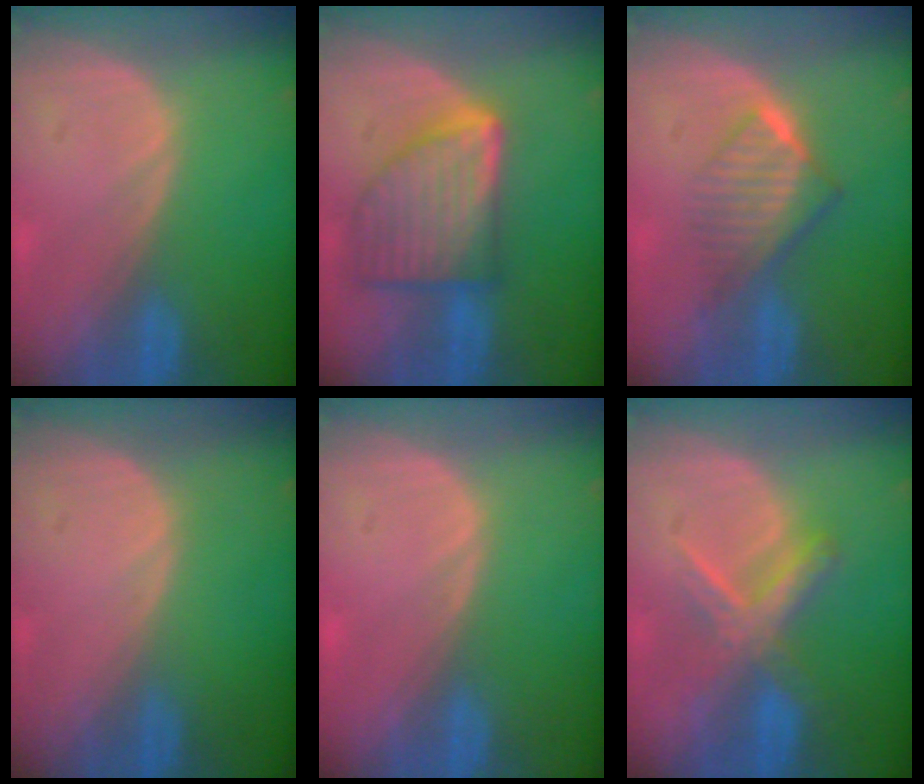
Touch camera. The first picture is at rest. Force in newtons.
{"total": 9.4, "press": 9.3, "slide": 0.6}
{"total": 6.5, "press": 5.5, "slide": 3.5}
{"total": 0.0}
{"total": 0.5, "press": 0.1, "slide": 0.5}
{"total": 5.8, "press": 5.8, "slide": 0.5}